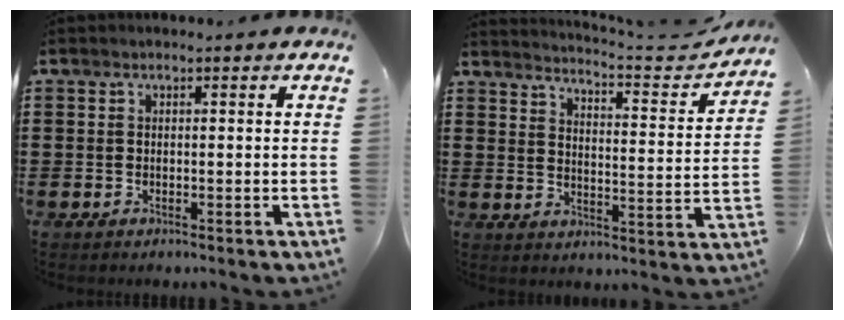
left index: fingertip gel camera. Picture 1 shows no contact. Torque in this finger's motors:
{"motor_torque": [0.41, -0.63, 0.02, 0.03]}